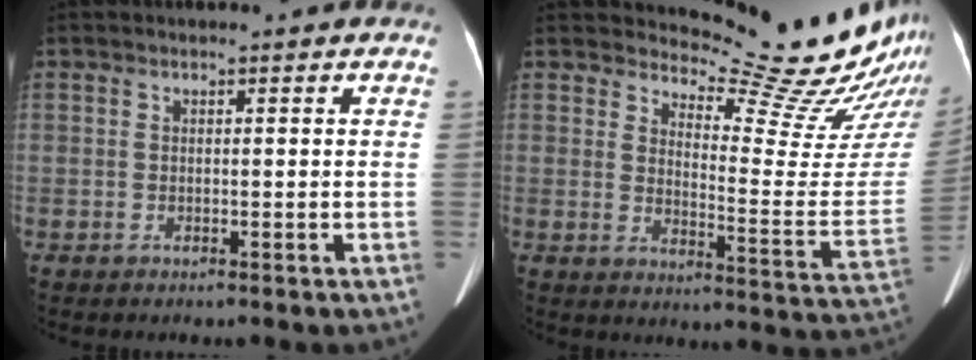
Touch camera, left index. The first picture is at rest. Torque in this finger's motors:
{"motor_torque": [0.02, -1.00, -0.01, -0.03]}